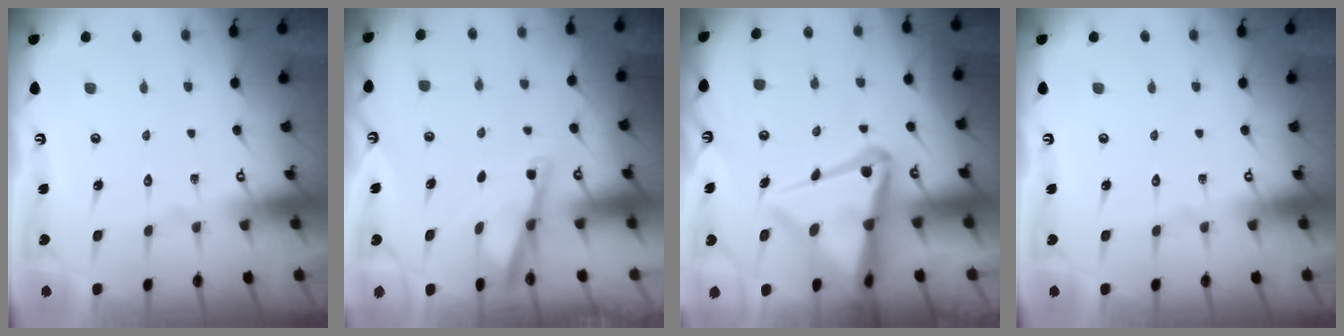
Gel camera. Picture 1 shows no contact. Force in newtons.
{"total": 3.3, "press": 3.3, "slide": 0.2}
{"total": 15.2, "press": 15.2, "slide": 1.4}
{"total": 0.0}